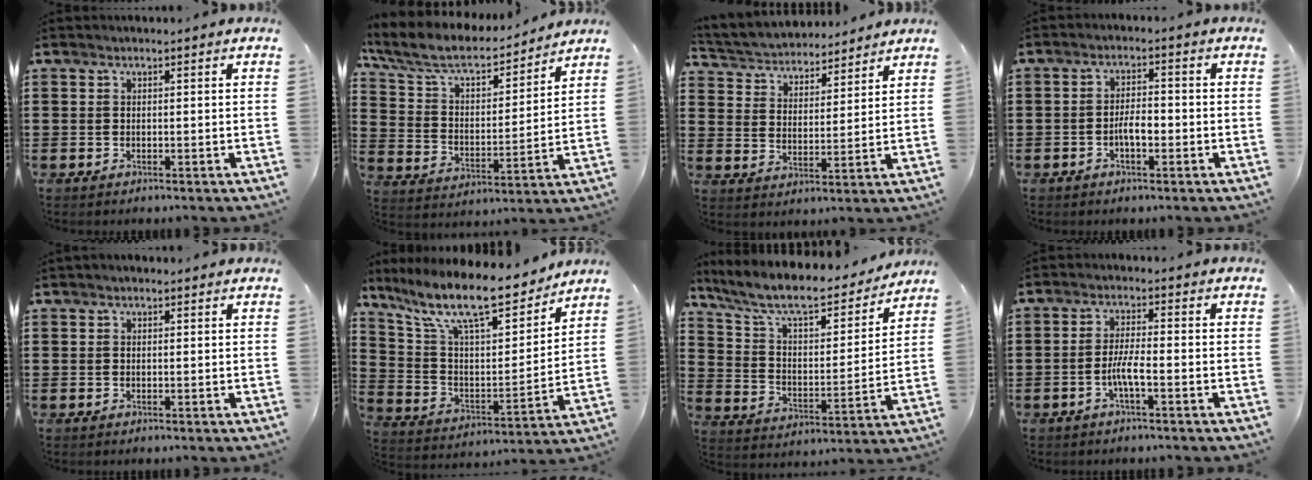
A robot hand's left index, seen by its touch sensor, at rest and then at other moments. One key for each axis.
{"total": 7.5, "fx": 6.4, "fy": 2.1, "fz": 3.1, "tx": -0.090, "ty": -0.040, "tz": 0.107}
{"total": 4.1, "fx": 4.1, "fy": 0.8, "fz": -0.2, "tx": -0.022, "ty": -0.027, "tz": 0.068}
{"total": 3.6, "fx": -1.2, "fy": 1.3, "fz": 3.1, "tx": -0.062, "ty": 0.005, "tz": -0.025}
{"total": 0.5, "fx": 0.3, "fy": 0.3, "fz": 0.3, "tx": -0.006, "ty": 0.004, "tz": 0.006}
{"total": 13.8, "fx": 11.2, "fy": 2.8, "fz": 7.5, "tx": -0.174, "ty": -0.068, "tz": 0.190}
{"total": 9.0, "fx": 7.9, "fy": 1.5, "fz": 4.0, "tx": -0.111, "ty": -0.052, "tz": 0.134}
{"total": 4.1, "fx": -1.5, "fy": 0.6, "fz": 3.7, "tx": -0.079, "ty": -0.003, "tz": -0.033}